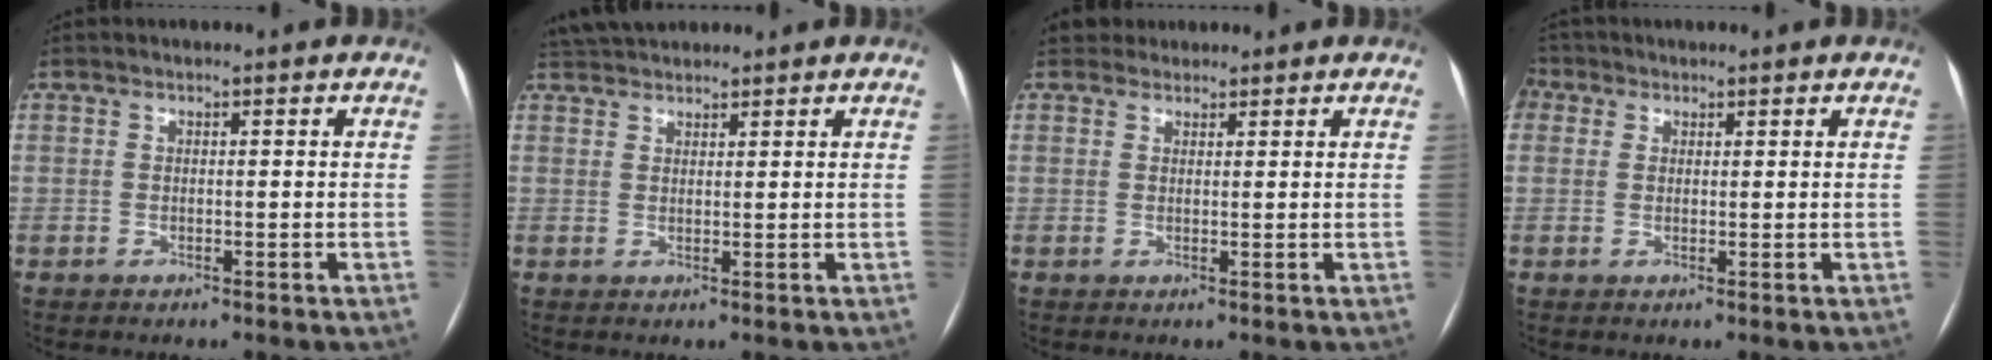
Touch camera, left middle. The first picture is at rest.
{"total": 5.6, "force": [5.1, 1.5, 1.7], "torque": [-0.030, 0.038, 0.091]}
{"total": 2.1, "force": [1.7, 1.1, -0.3], "torque": [0.009, 0.014, 0.024]}
{"total": 3.8, "force": [1.8, 3.2, 1.1], "torque": [-0.025, 0.018, 0.035]}